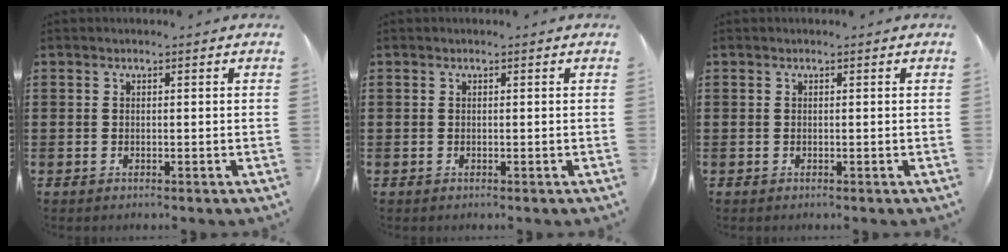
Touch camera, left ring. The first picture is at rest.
{"total": 0.0}
{"total": 0.0}